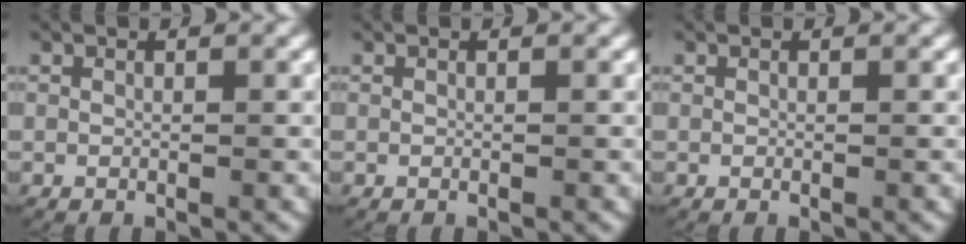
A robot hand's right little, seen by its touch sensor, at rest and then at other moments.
{"total": 0.0}
{"total": 0.0}